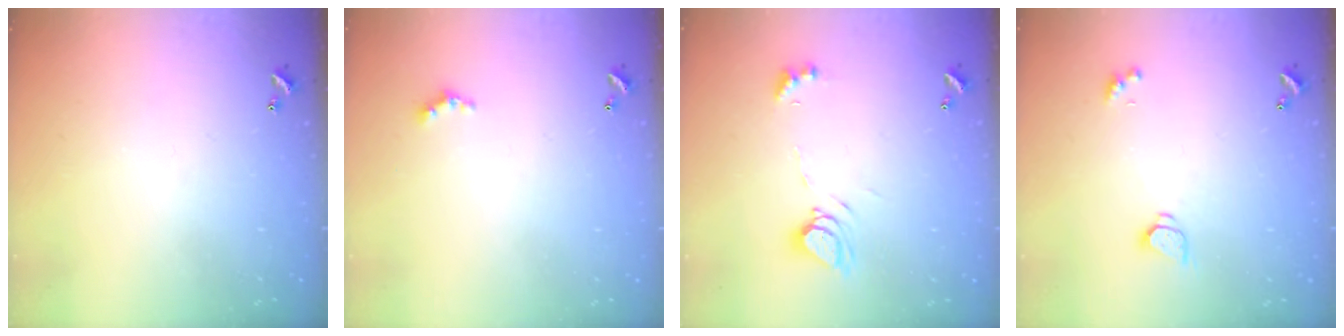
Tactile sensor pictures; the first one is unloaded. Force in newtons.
{"total": 2.3, "press": 2.3, "slide": 0.4}
{"total": 7.6, "press": 7.5, "slide": 0.9}
{"total": 1.6, "press": 1.6, "slide": 0.3}